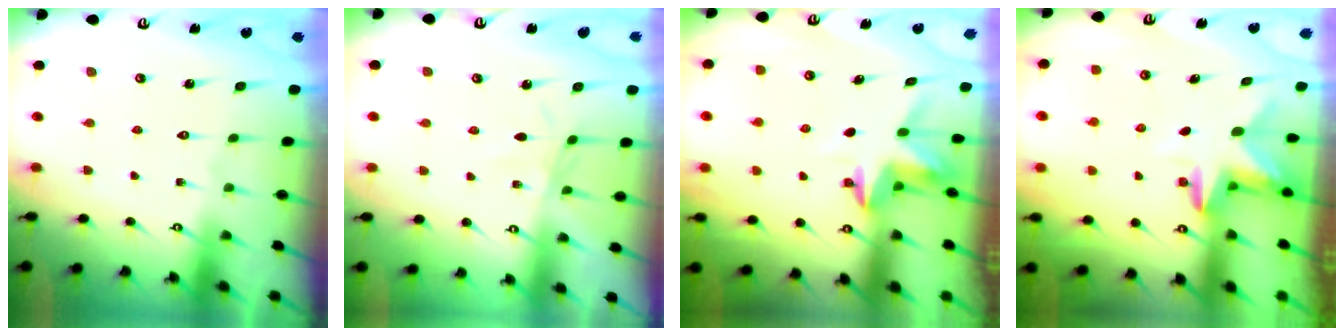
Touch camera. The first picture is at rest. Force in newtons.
{"total": 2.1, "press": 2.1, "slide": 0.5}
{"total": 4.0, "press": 4.0, "slide": 0.3}
{"total": 3.0, "press": 3.0, "slide": 0.3}